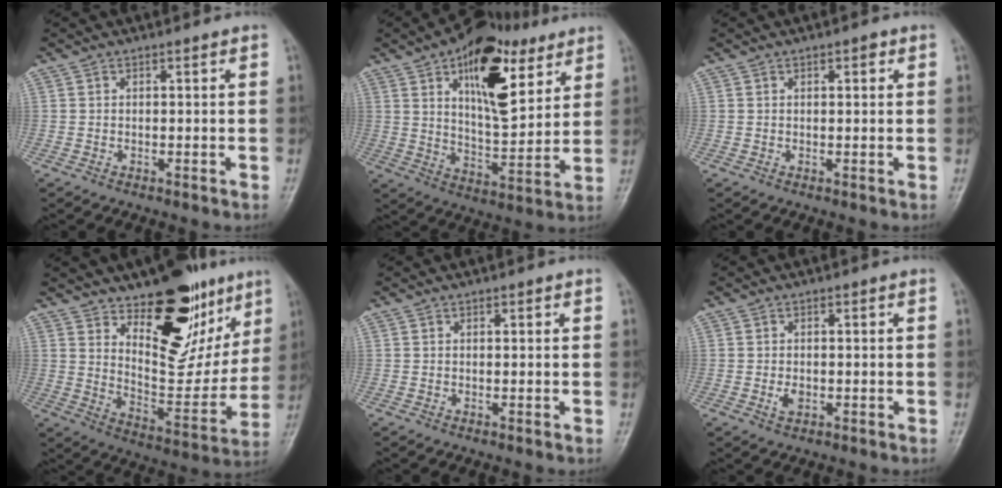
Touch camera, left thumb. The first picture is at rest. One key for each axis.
{"total": 18.8, "fx": 8.9, "fy": 9.0, "fz": 14.0, "tx": -0.169, "ty": -0.032, "tz": 0.141}
{"total": 1.6, "fx": 0.7, "fy": 0.8, "fz": 1.2, "tx": -0.012, "ty": 0.001, "tz": 0.009}
{"total": 21.4, "fx": 12.4, "fy": 10.4, "fz": 14.0, "tx": -0.139, "ty": -0.083, "tz": 0.197}
{"total": 0.5, "fx": 0.2, "fy": 0.3, "fz": 0.3, "tx": -0.003, "ty": 0.000, "tz": 0.003}
{"total": 2.1, "fx": -0.5, "fy": 1.4, "fz": 1.4, "tx": -0.022, "ty": -0.001, "tz": -0.007}